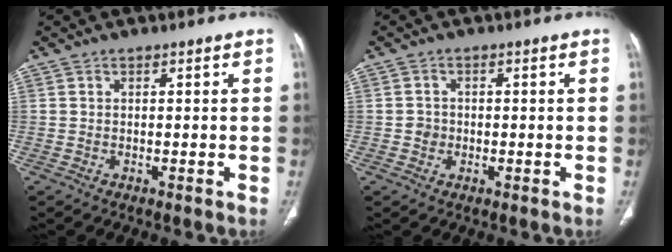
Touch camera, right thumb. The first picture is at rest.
{"total": 1.3, "force": [-0.2, 1.2, 0.4], "torque": [-0.004, 0.003, -0.004]}